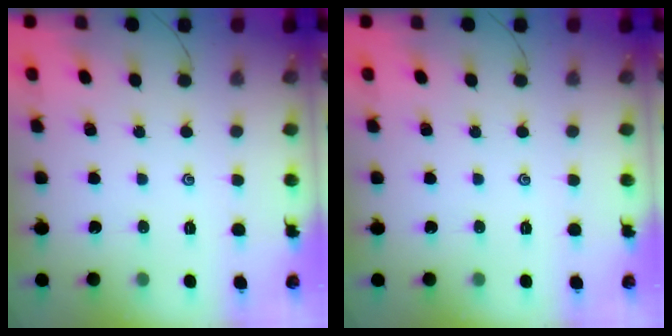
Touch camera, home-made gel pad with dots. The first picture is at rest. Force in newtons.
{"total": 0.0}